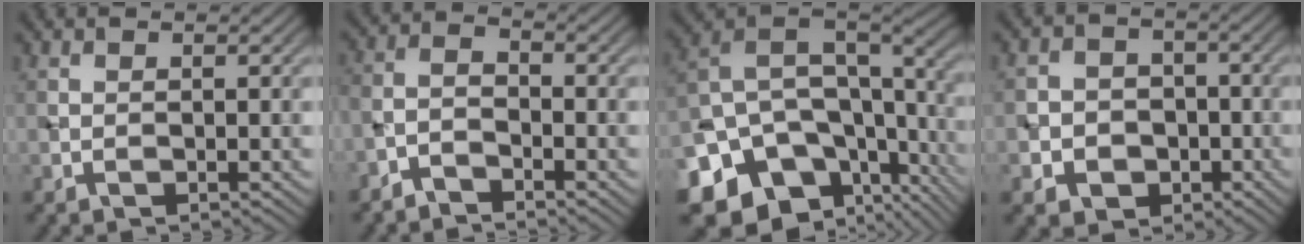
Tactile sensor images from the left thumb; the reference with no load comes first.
{"total": 3.4, "force": [-2.9, 1.0, 1.3], "torque": [-0.028, 0.001, -0.070]}
{"total": 18.7, "force": [-7.3, 13.6, 10.6], "torque": [-0.238, -0.024, -0.079]}
{"total": 6.5, "force": [-2.4, 5.7, 2.0], "torque": [-0.046, -0.003, -0.059]}